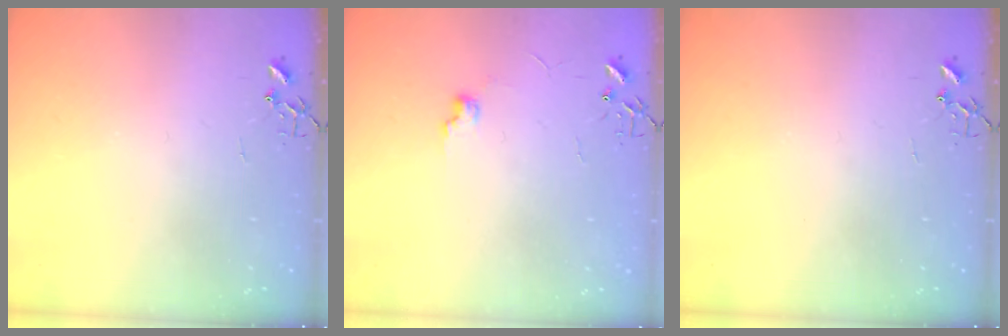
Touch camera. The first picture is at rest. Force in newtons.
{"total": 5.9, "press": 5.9, "slide": 0.7}
{"total": 0.0}